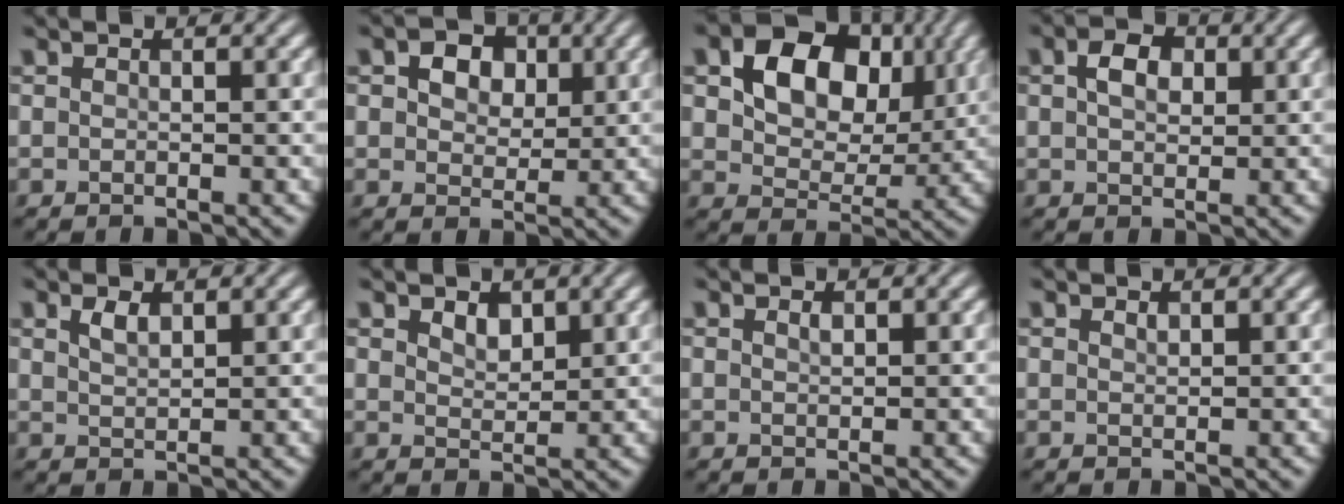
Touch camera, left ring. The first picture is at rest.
{"total": 4.5, "force": [1.8, 3.2, 2.6], "torque": [-0.048, 0.002, 0.016]}
{"total": 9.4, "force": [3.1, 6.5, 6.0], "torque": [-0.114, 0.000, 0.047]}
{"total": 3.0, "force": [0.9, 2.0, 2.0], "torque": [-0.042, 0.005, 0.014]}
{"total": 1.5, "force": [1.0, 0.6, 0.9], "torque": [-0.021, 0.000, 0.022]}
{"total": 1.7, "force": [1.1, 0.9, 0.9], "torque": [-0.018, -0.002, 0.021]}
{"total": 0.6, "force": [0.4, 0.2, 0.4], "torque": [-0.008, -0.001, 0.008]}
{"total": 0.5, "force": [0.5, 0.2, 0.2], "torque": [-0.006, -0.002, 0.011]}